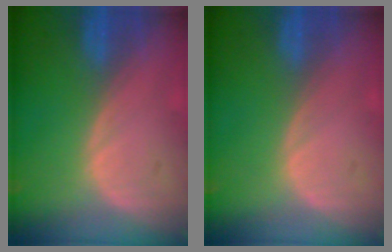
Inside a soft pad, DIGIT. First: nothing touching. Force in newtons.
{"total": 0.0}